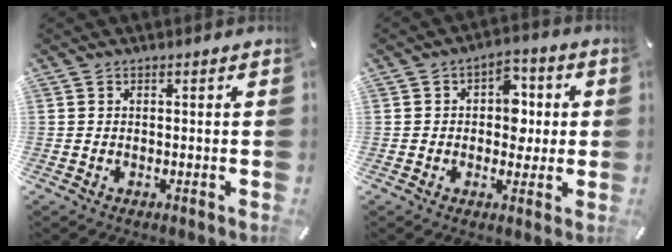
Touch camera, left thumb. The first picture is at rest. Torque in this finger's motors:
{"motor_torque": [1.32, 1.12, 0.70, 0.06, 0.04]}